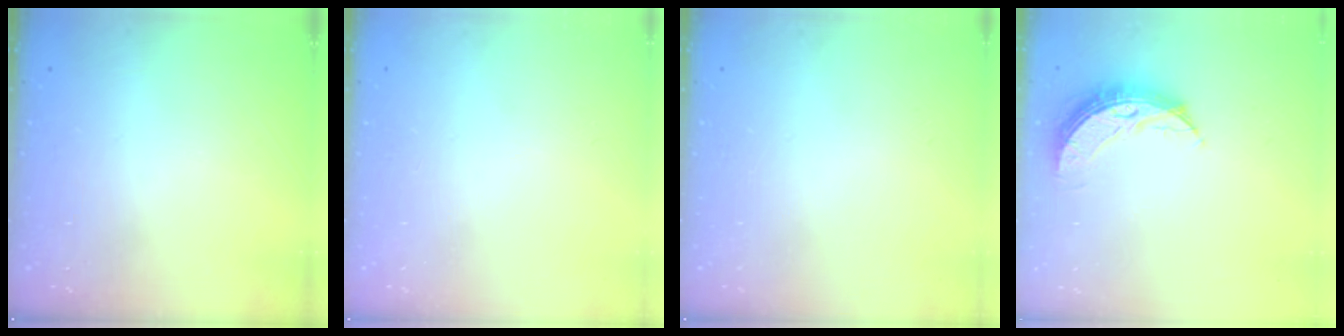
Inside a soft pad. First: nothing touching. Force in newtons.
{"total": 0.0}
{"total": 0.0}
{"total": 9.3, "press": 9.3, "slide": 0.0}